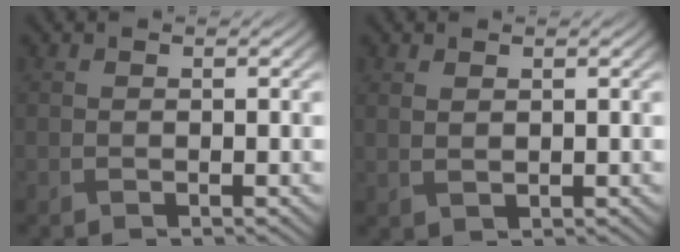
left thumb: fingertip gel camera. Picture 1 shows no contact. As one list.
[{"total": 1.2, "force": [0.8, 0.4, 0.7], "torque": [-0.023, -0.002, 0.022]}]